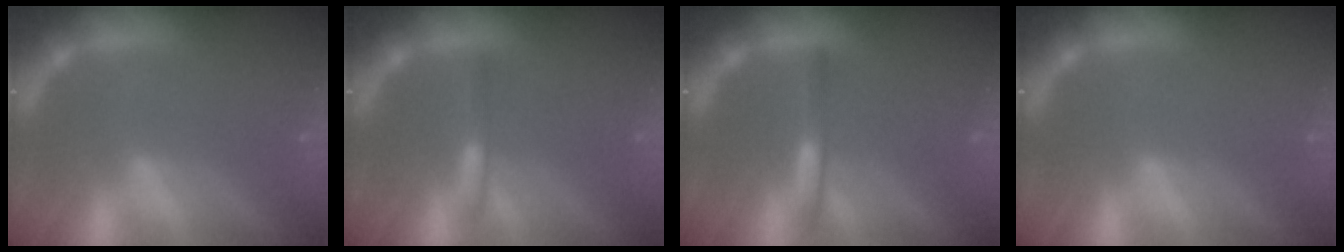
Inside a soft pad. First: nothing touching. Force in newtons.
{"total": 1.4}
{"total": 2.0}
{"total": 0.0}